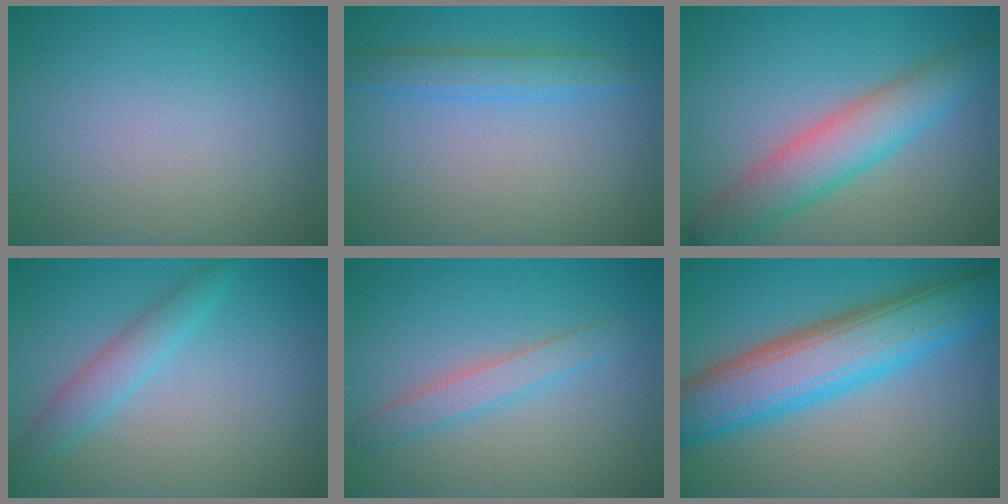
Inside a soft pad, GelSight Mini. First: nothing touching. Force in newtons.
{"total": 2.5, "press": 2.5, "slide": 0.2}
{"total": 5.4, "press": 5.4, "slide": 0.1}
{"total": 2.6, "press": 2.6, "slide": 0.1}
{"total": 2.2, "press": 2.2, "slide": 0.1}
{"total": 9.0, "press": 9.0, "slide": 0.2}